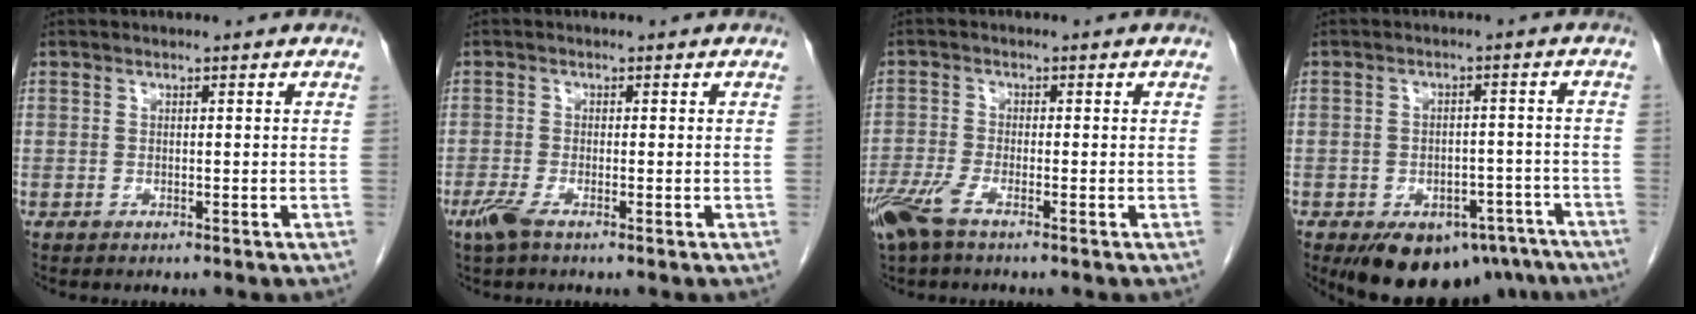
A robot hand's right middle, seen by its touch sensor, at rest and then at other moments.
{"total": 2.4, "force": [-1.6, 0.4, 1.8], "torque": [-0.045, -0.006, -0.036]}
{"total": 4.8, "force": [-3.3, 0.9, 3.4], "torque": [-0.080, -0.011, -0.068]}
{"total": 14.4, "force": [-10.1, 7.9, 6.6], "torque": [-0.090, 0.008, -0.126]}